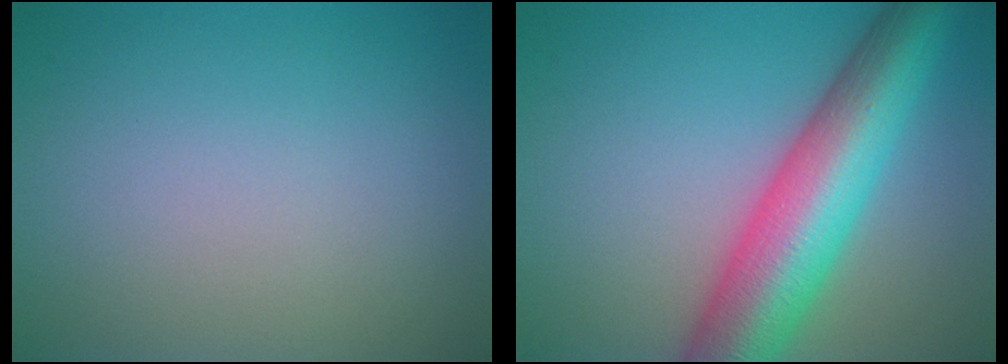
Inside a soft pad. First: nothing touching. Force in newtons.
{"total": 10.5, "press": 10.5, "slide": 0.3}